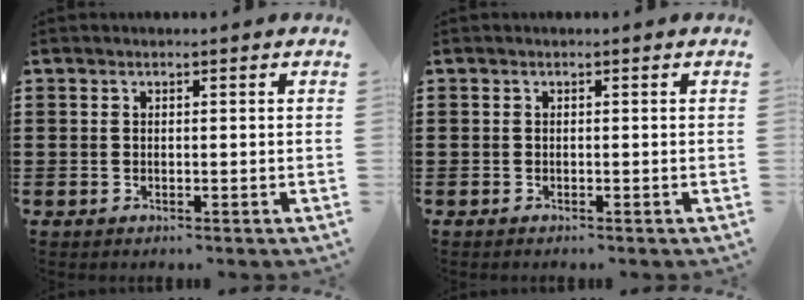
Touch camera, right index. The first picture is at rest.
{"total": 0.0}